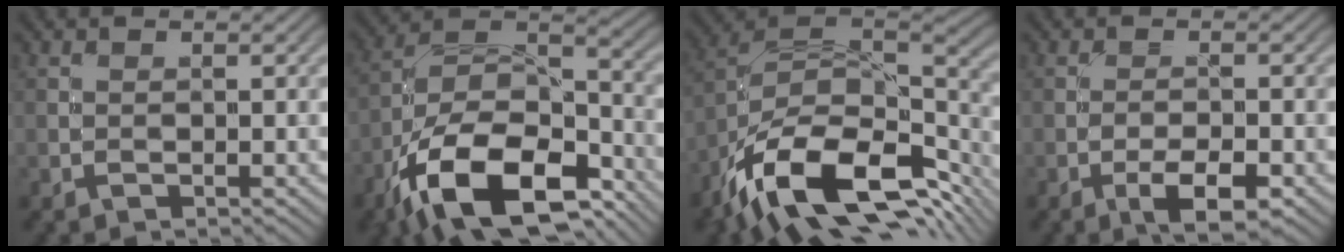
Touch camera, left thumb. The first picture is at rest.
{"total": 17.2, "force": [-10.4, 8.4, 10.9], "torque": [-0.212, -0.035, -0.184]}
{"total": 16.9, "force": [-9.0, 8.5, 11.6], "torque": [-0.241, -0.023, -0.158]}
{"total": 4.4, "force": [-2.3, 1.3, 3.5], "torque": [-0.061, 0.002, -0.038]}